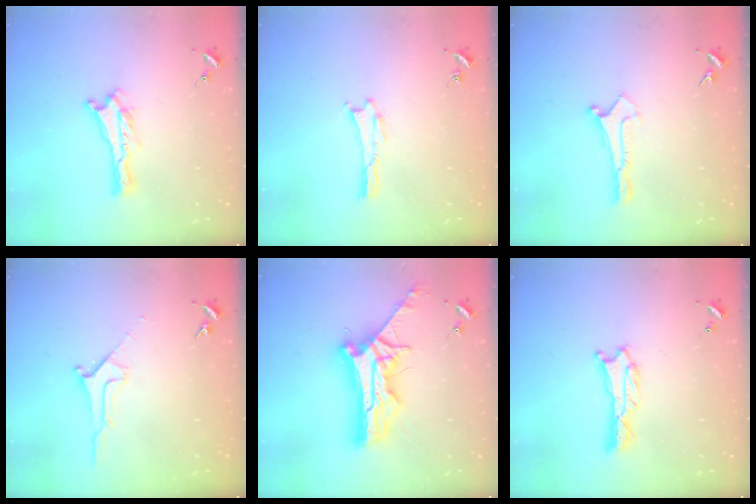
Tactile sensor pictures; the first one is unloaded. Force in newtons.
{"total": 0.0}
{"total": 0.0}
{"total": 1.8, "press": 1.7, "slide": 0.2}
{"total": 10.4, "press": 10.4, "slide": 0.9}
{"total": 0.9, "press": 0.9, "slide": 0.1}